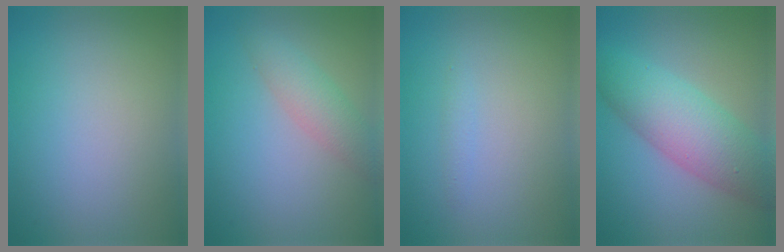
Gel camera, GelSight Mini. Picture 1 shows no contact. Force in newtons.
{"total": 3.1, "press": 3.1, "slide": 0.1}
{"total": 0.7, "press": 0.7, "slide": 0.0}
{"total": 7.3, "press": 7.3, "slide": 0.1}